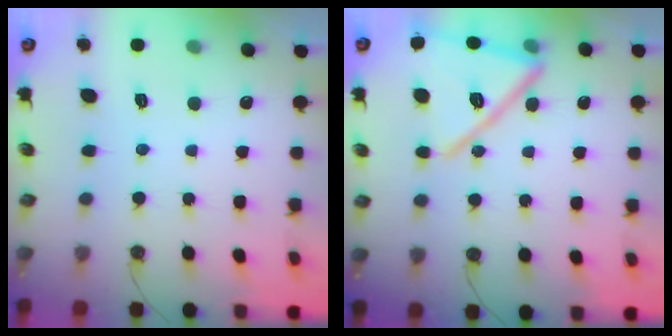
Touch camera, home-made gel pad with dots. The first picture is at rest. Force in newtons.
{"total": 19.3, "press": 19.3, "slide": 0.8}